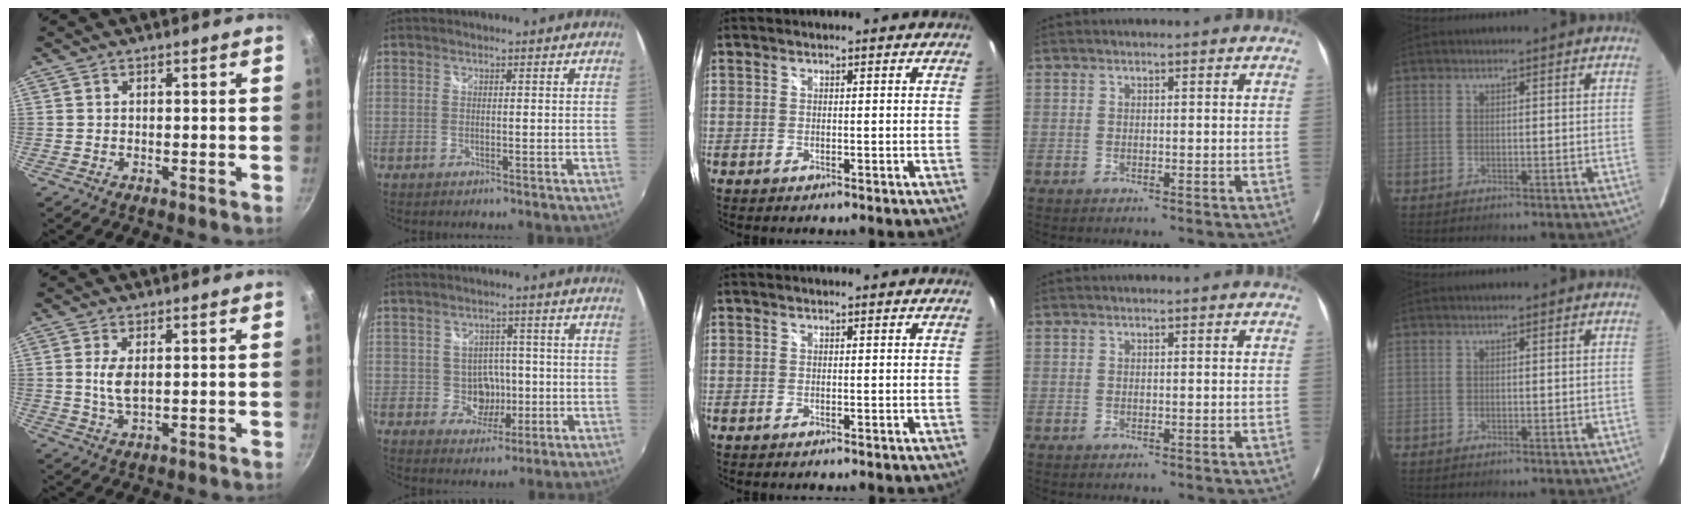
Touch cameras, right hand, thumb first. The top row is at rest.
{"thumb": {"total": 4.1, "force": [0.7, 1.7, 3.6], "torque": [-0.074, -0.007, 0.016]}, "index": {"total": 5.1, "force": [-0.8, 4.8, 1.5], "torque": [-0.034, 0.012, 0.001]}}